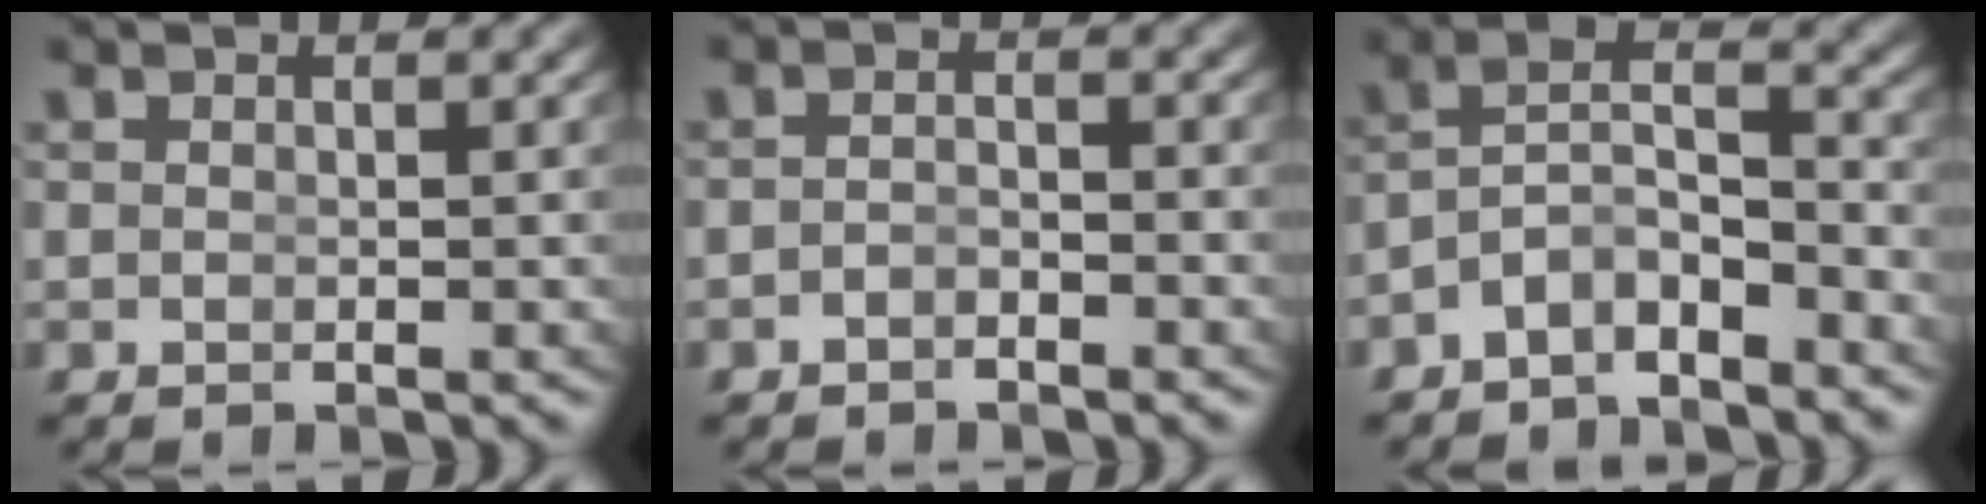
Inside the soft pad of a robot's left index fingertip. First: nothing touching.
{"total": 1.5, "force": [-1.4, 0.2, 0.3], "torque": [-0.004, -0.008, -0.024]}
{"total": 5.6, "force": [-2.6, 4.2, 2.7], "torque": [-0.050, -0.023, -0.044]}